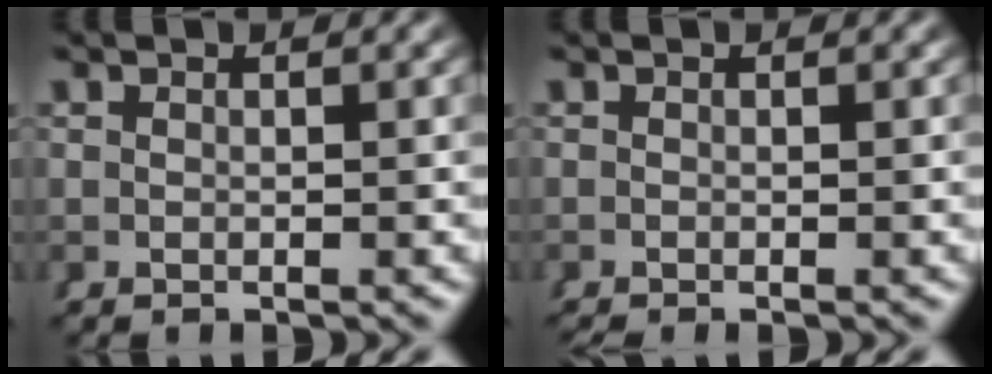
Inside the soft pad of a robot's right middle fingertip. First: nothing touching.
{"total": 0.7, "force": [-0.7, -0.1, 0.1], "torque": [0.003, -0.005, -0.010]}